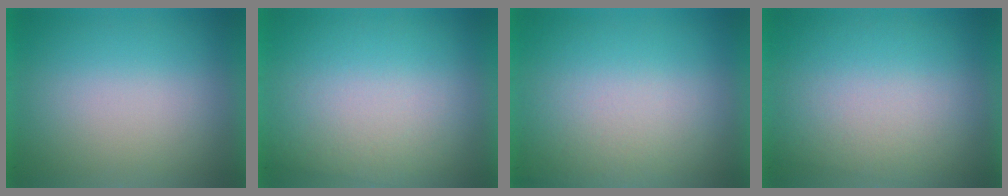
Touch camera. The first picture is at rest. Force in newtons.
{"total": 3.2}
{"total": 2.7}
{"total": 2.6}